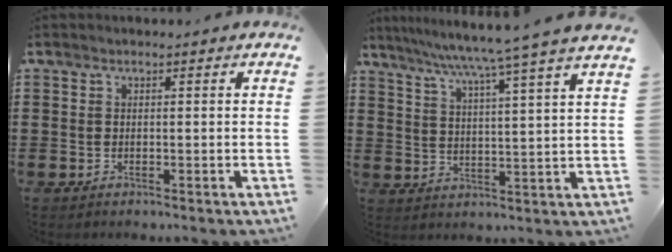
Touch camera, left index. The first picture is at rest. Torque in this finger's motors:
{"motor_torque": [1.97, -0.17, 0.70, 0.21]}